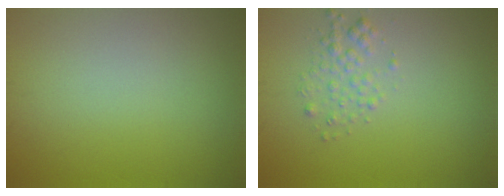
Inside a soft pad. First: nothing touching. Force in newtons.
{"total": 1.7, "press": 1.7, "slide": 0.1}